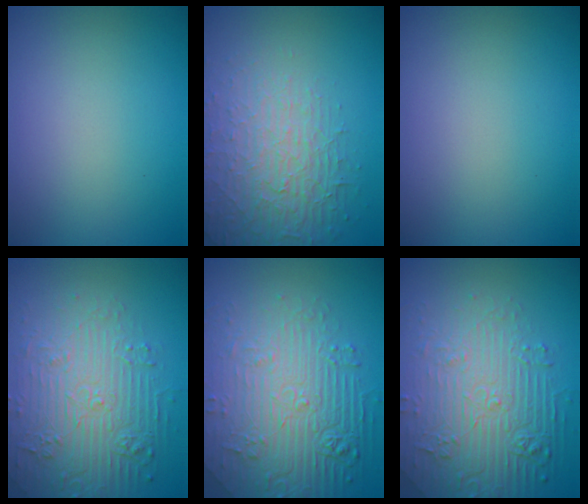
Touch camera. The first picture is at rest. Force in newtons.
{"total": 3.9, "press": 3.7, "slide": 1.2}
{"total": 0.0}
{"total": 6.9, "press": 5.3, "slide": 4.4}
{"total": 8.5, "press": 6.1, "slide": 5.9}
{"total": 8.3, "press": 5.8, "slide": 5.9}